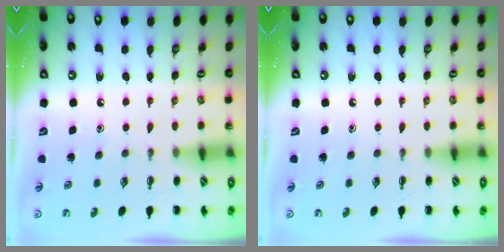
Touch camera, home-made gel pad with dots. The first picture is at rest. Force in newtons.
{"total": 0.0}